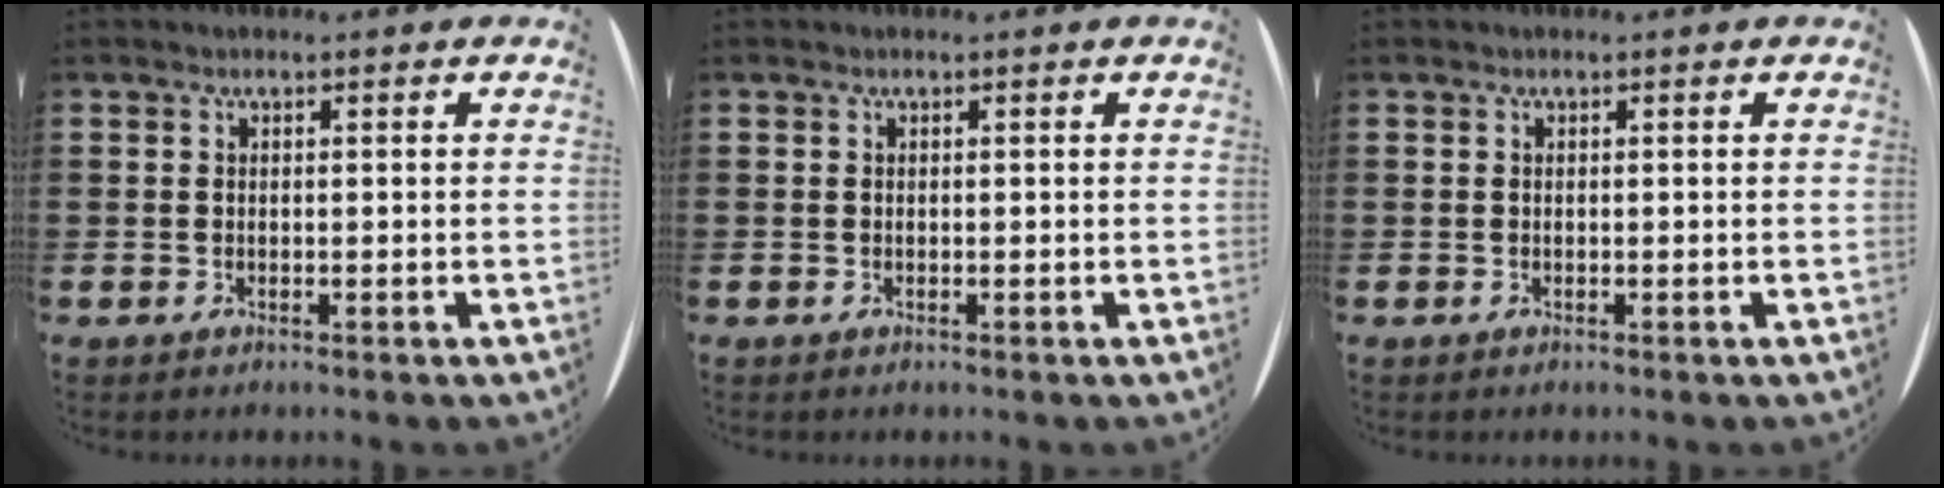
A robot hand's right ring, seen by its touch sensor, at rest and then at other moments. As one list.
[{"total": 0.0}, {"total": 0.0}]